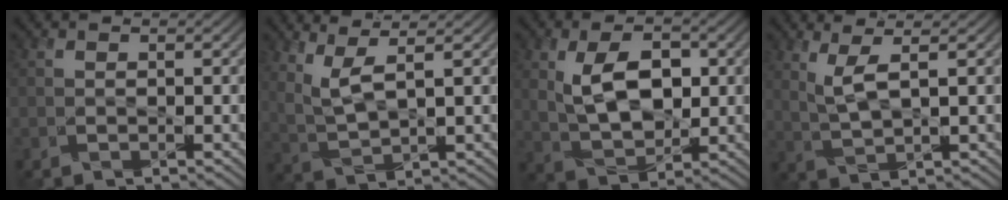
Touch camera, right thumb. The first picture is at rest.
{"total": 5.1, "force": [3.0, 1.3, 3.9], "torque": [-0.097, 0.000, 0.072]}
{"total": 8.2, "force": [1.3, 4.9, 6.5], "torque": [-0.129, 0.003, 0.024]}
{"total": 3.6, "force": [1.7, 0.7, 3.1], "torque": [-0.079, 0.001, 0.044]}